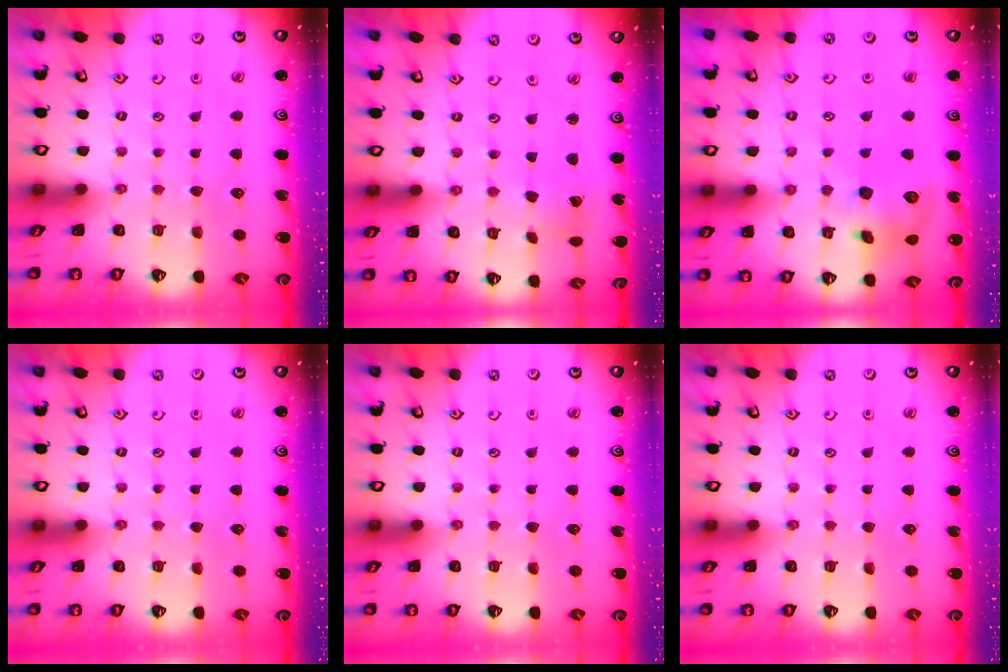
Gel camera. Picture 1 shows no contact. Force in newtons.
{"total": 2.8, "press": 2.8, "slide": 0.1}
{"total": 11.6, "press": 11.4, "slide": 2.0}
{"total": 0.0}
{"total": 0.0}
{"total": 0.0}